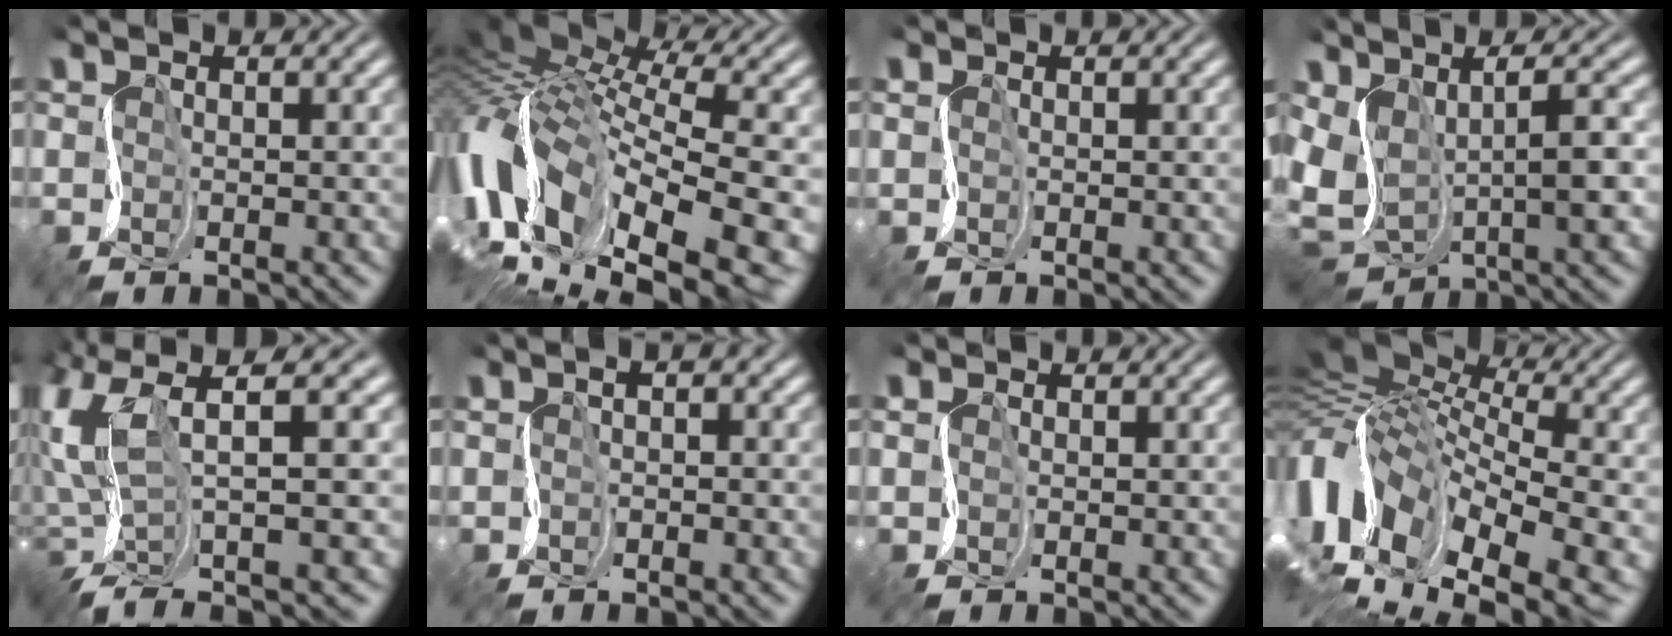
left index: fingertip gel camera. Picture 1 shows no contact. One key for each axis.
{"total": 14.9, "fx": -0.7, "fy": 8.2, "fz": 12.4, "tx": -0.252, "ty": 0.002, "tz": 0.007}
{"total": 0.7, "fx": 0.3, "fy": 0.6, "fz": -0.2, "tx": 0.007, "ty": 0.001, "tz": 0.006}
{"total": 6.6, "fx": 0.2, "fy": 3.9, "fz": 5.3, "tx": -0.110, "ty": 0.002, "tz": 0.005}
{"total": 8.0, "fx": 0.1, "fy": 3.0, "fz": 7.5, "tx": -0.153, "ty": 0.012, "tz": -0.008}
{"total": 0.9, "fx": -0.1, "fy": 0.5, "fz": 0.7, "tx": -0.006, "ty": 0.005, "tz": -0.003}
{"total": 1.2, "fx": 0.6, "fy": 1.1, "fz": 0.0, "tx": 0.005, "ty": 0.005, "tz": 0.005}
{"total": 15.3, "fx": 1.0, "fy": 9.6, "fz": 11.9, "tx": -0.227, "ty": -0.005, "tz": 0.054}